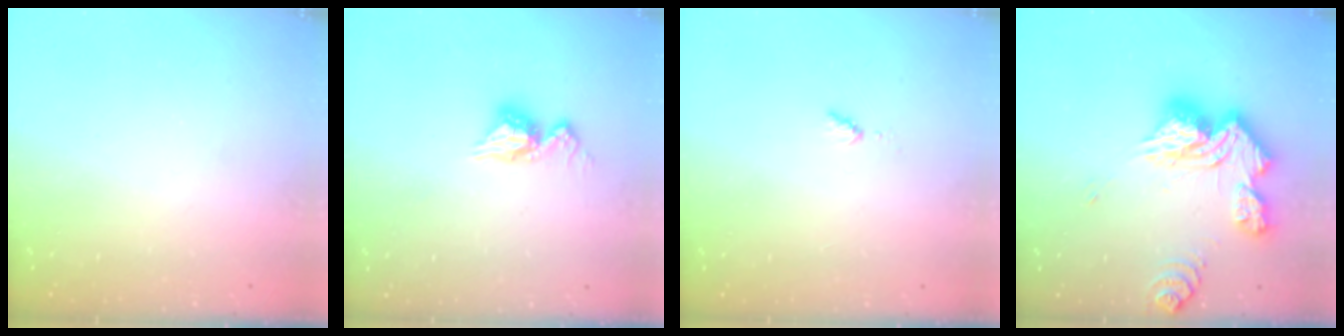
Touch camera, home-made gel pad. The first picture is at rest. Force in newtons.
{"total": 9.3, "press": 9.3, "slide": 0.6}
{"total": 2.8, "press": 2.8, "slide": 0.4}
{"total": 18.7, "press": 18.6, "slide": 1.9}